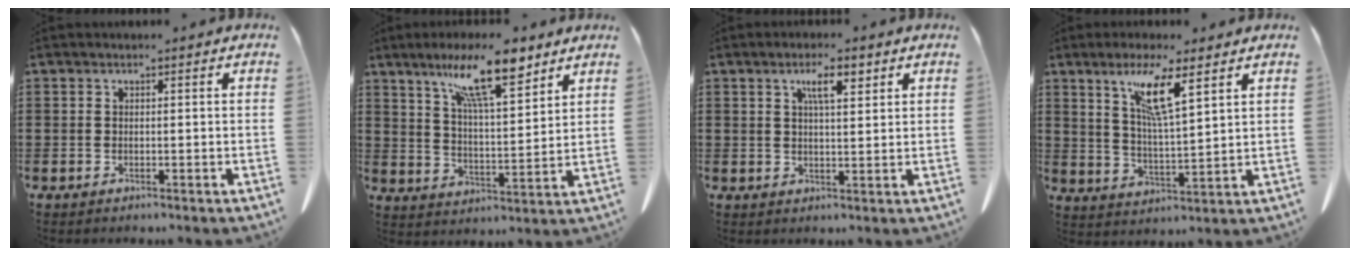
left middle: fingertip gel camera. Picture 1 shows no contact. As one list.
[{"total": 11.7, "force": [8.2, 2.6, 7.9], "torque": [-0.155, -0.024, 0.141]}, {"total": 4.6, "force": [2.5, 1.2, 3.7], "torque": [-0.068, 0.005, 0.039]}, {"total": 8.3, "force": [5.1, 1.0, 6.5], "torque": [-0.139, -0.003, 0.086]}]